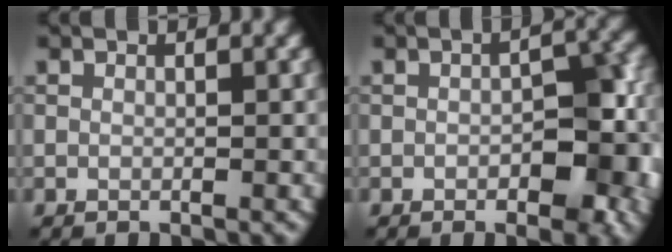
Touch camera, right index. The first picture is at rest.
{"total": 6.3, "force": [-1.6, 3.1, 5.3], "torque": [-0.055, 0.006, -0.023]}